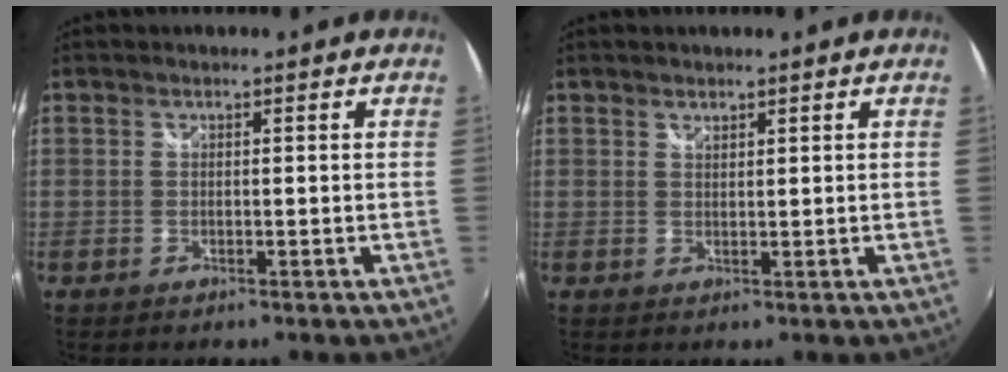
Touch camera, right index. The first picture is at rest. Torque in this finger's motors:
{"motor_torque": [-0.03, 0.16, -0.03, 0.00]}